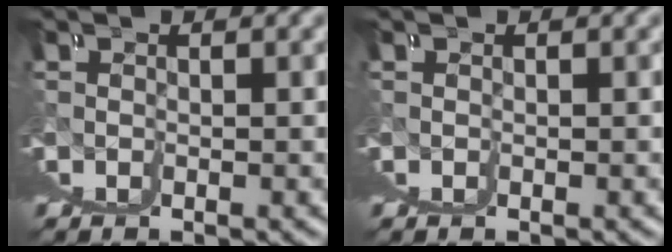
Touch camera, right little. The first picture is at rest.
{"total": 0.0}